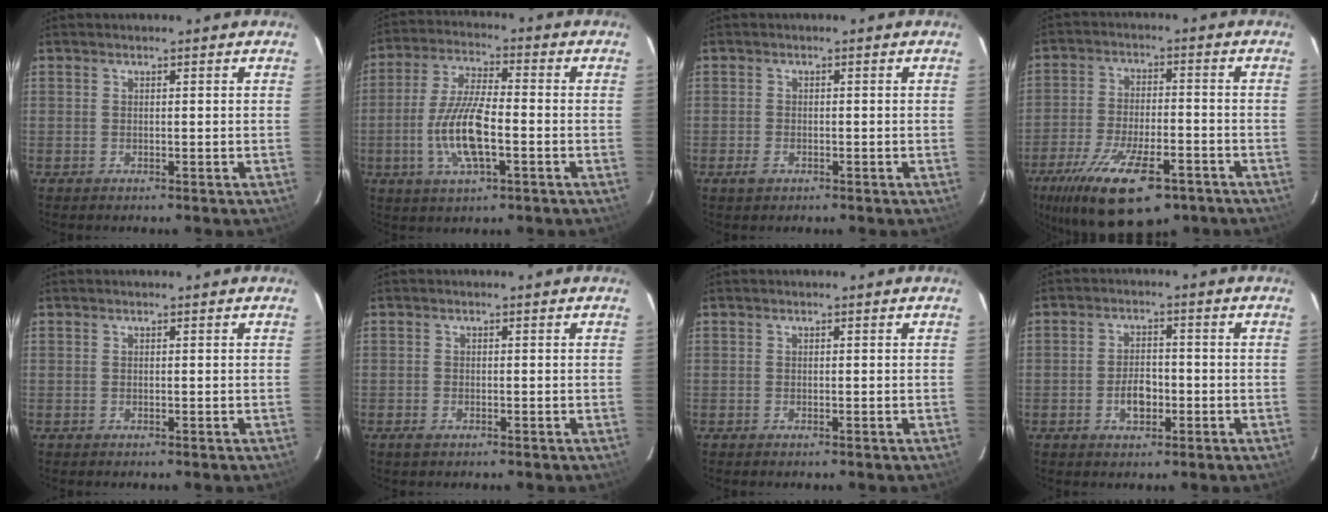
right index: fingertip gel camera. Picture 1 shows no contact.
{"total": 11.8, "force": [-3.1, 3.3, 10.9], "torque": [-0.223, -0.003, -0.061]}
{"total": 1.9, "force": [-1.1, 1.2, 1.0], "torque": [-0.020, -0.002, -0.019]}
{"total": 18.9, "force": [-11.8, 7.1, 13.0], "torque": [-0.253, -0.041, -0.188]}
{"total": 0.0}
{"total": 1.5, "force": [-1.0, 0.8, 0.7], "torque": [-0.014, -0.003, -0.019]}
{"total": 0.0}
{"total": 4.8, "force": [-1.7, 2.9, 3.5], "torque": [-0.067, 0.006, -0.024]}